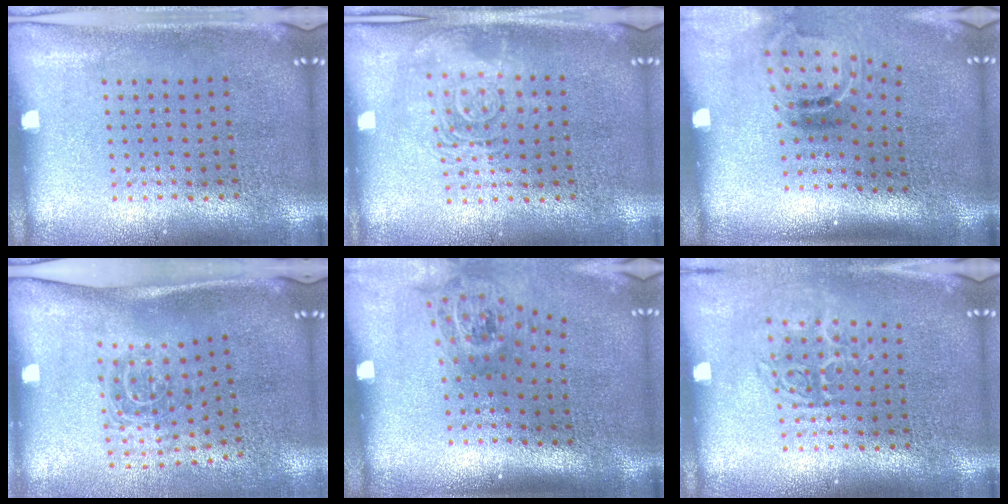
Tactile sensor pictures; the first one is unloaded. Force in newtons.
{"total": 2.6, "press": 2.6, "slide": 0.4}
{"total": 1.9, "press": 1.1, "slide": 1.5}
{"total": 1.8, "press": 1.2, "slide": 1.3}
{"total": 2.0, "press": 1.4, "slide": 1.5}
{"total": 1.6, "press": 1.2, "slide": 1.2}